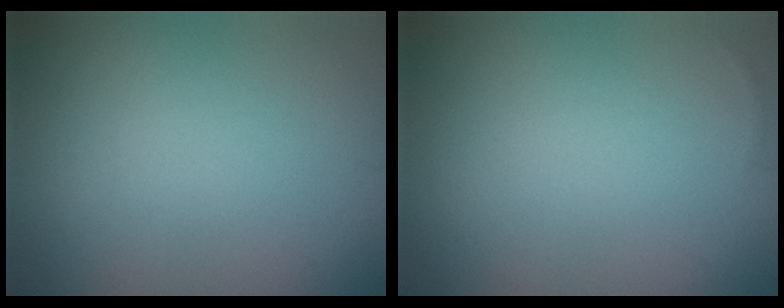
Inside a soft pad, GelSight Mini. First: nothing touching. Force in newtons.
{"total": 0.0}